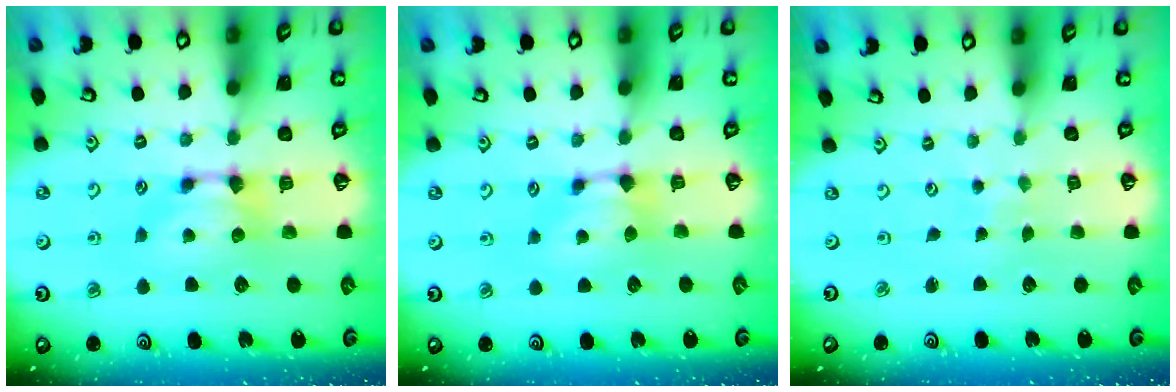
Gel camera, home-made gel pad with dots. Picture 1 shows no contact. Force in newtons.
{"total": 0.8, "press": 0.3, "slide": 0.7}
{"total": 6.4, "press": 6.4, "slide": 0.3}